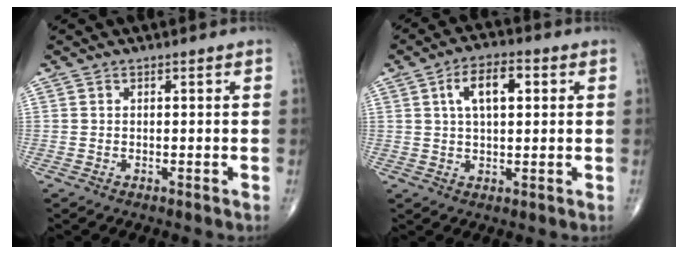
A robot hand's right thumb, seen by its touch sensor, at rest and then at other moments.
{"total": 8.1, "force": [2.3, 4.0, 6.7], "torque": [-0.107, 0.010, 0.035]}